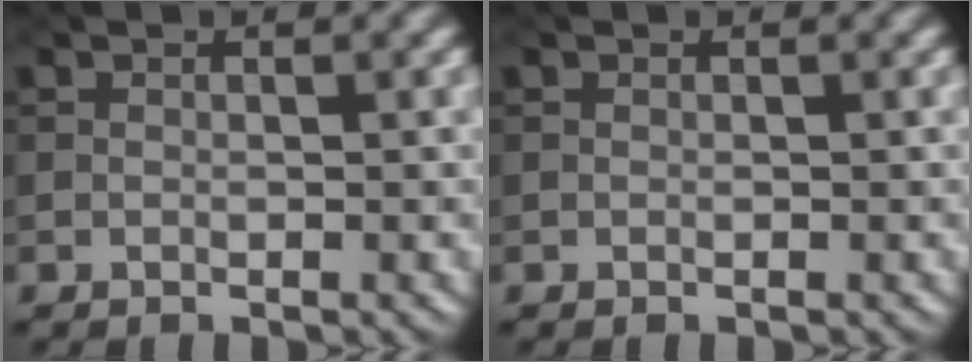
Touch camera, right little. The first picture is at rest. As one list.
[{"total": 0.0}]